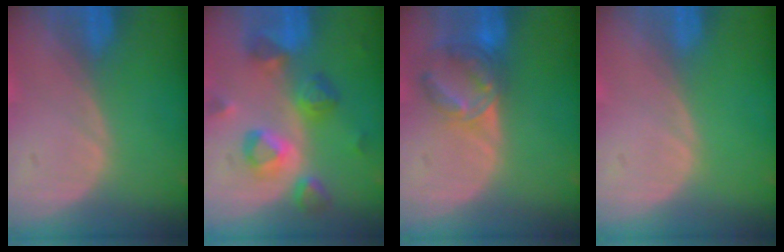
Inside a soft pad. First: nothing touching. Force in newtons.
{"total": 8.8, "press": 7.9, "slide": 3.7}
{"total": 7.1, "press": 6.1, "slide": 3.6}
{"total": 0.0}